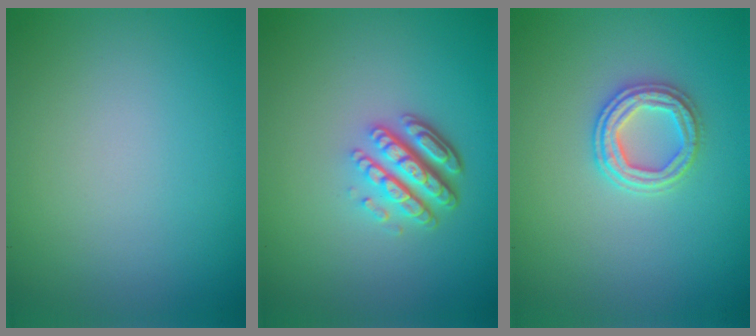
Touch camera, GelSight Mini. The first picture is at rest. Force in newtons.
{"total": 4.9, "press": 3.4, "slide": 3.5}
{"total": 2.8, "press": 2.7, "slide": 0.8}